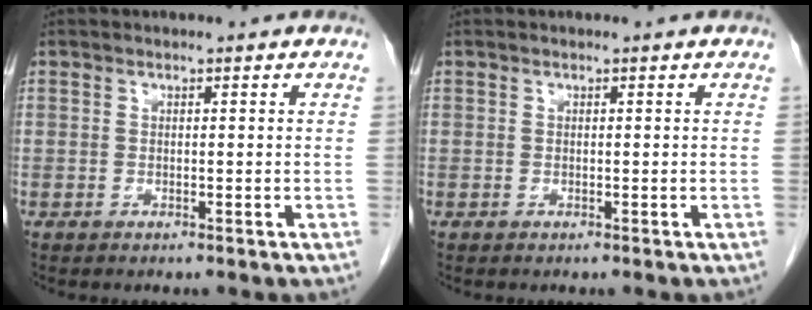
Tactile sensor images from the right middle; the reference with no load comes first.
{"total": 0.0}